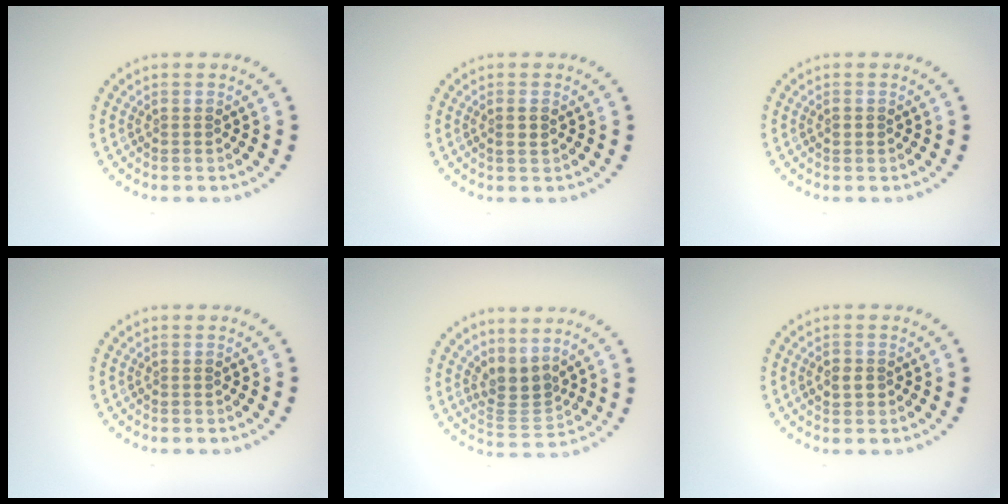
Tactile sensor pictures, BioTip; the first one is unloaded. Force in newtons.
{"total": 1.0, "press": 0.9, "slide": 0.5}
{"total": 0.8, "press": 0.8, "slide": 0.1}
{"total": 0.0}
{"total": 2.8, "press": 2.0, "slide": 1.9}
{"total": 1.4, "press": 1.4, "slide": 0.2}